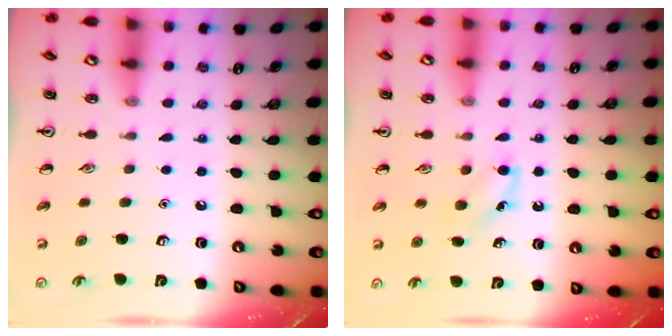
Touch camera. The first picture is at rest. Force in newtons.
{"total": 4.3, "press": 4.1, "slide": 1.3}